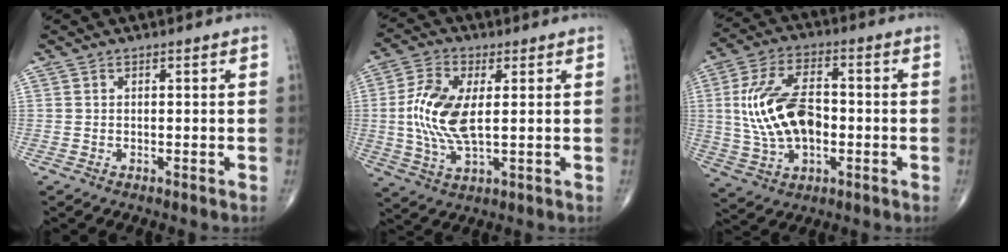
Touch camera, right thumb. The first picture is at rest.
{"total": 11.3, "force": [0.9, 5.1, 10.1], "torque": [-0.216, -0.003, 0.020]}
{"total": 15.5, "force": [-0.6, 8.9, 12.7], "torque": [-0.239, 0.018, -0.007]}